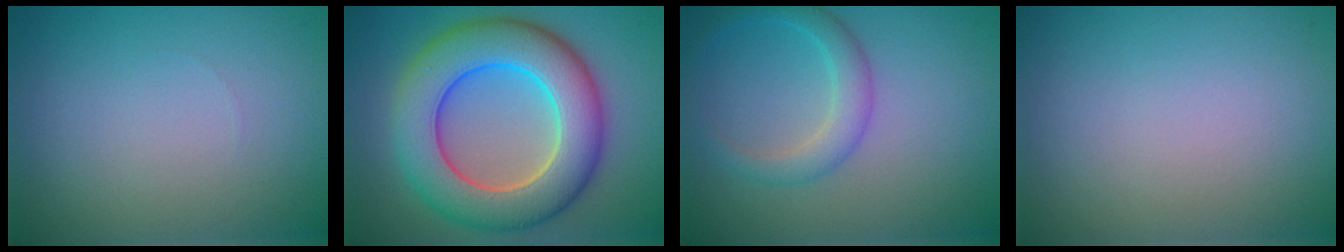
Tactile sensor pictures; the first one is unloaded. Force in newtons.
{"total": 10.6, "press": 10.6, "slide": 0.8}
{"total": 2.6, "press": 2.6, "slide": 0.1}
{"total": 0.0}